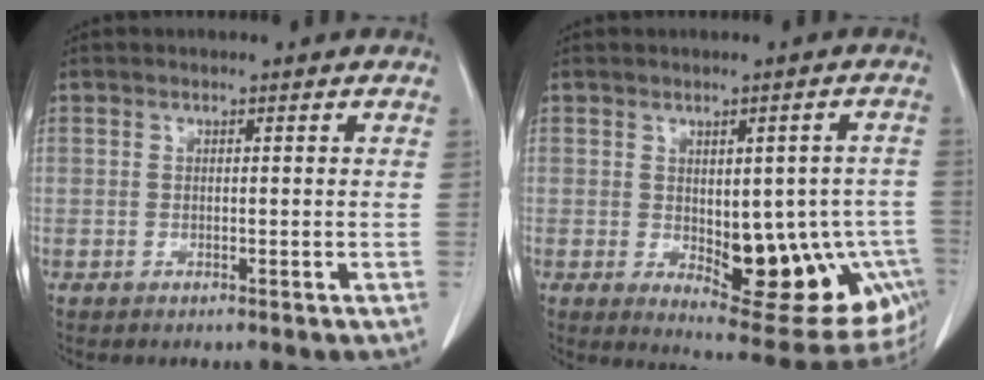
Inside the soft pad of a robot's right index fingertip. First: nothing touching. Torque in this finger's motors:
{"motor_torque": [0.95, -0.55, 0.29, 0.04]}